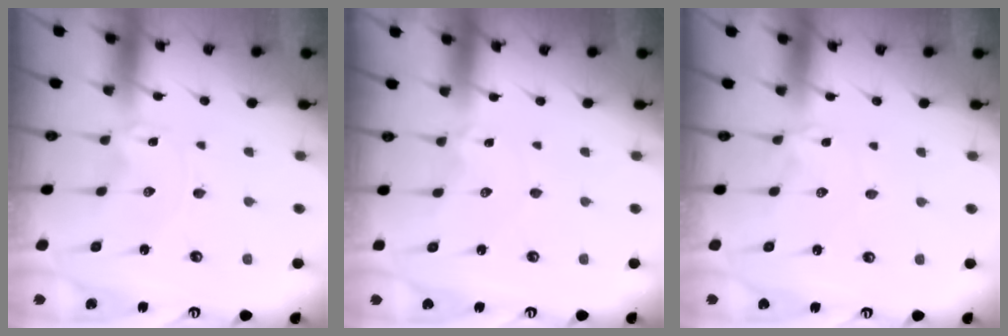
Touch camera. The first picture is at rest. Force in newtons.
{"total": 1.5, "press": 1.5, "slide": 0.3}
{"total": 1.8, "press": 1.8, "slide": 0.3}